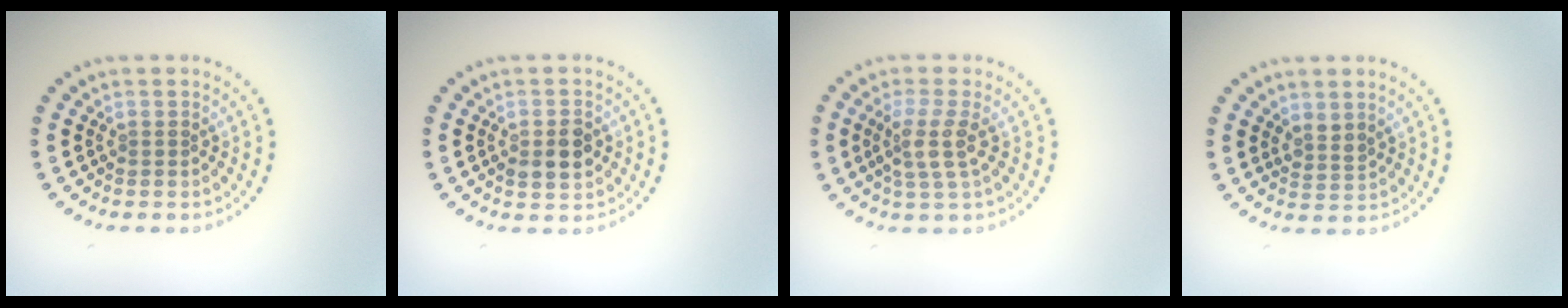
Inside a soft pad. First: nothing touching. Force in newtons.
{"total": 2.9, "press": 2.9, "slide": 0.2}
{"total": 2.9, "press": 2.4, "slide": 1.6}
{"total": 1.4, "press": 1.2, "slide": 0.8}